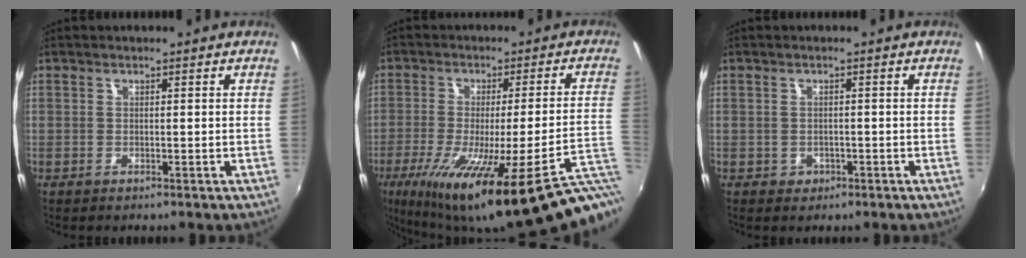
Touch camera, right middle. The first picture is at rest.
{"total": 28.5, "force": [-17.0, 1.8, 22.9], "torque": [-0.338, -0.096, -0.245]}
{"total": 1.9, "force": [-0.7, 1.7, 0.5], "torque": [-0.011, 0.000, -0.005]}